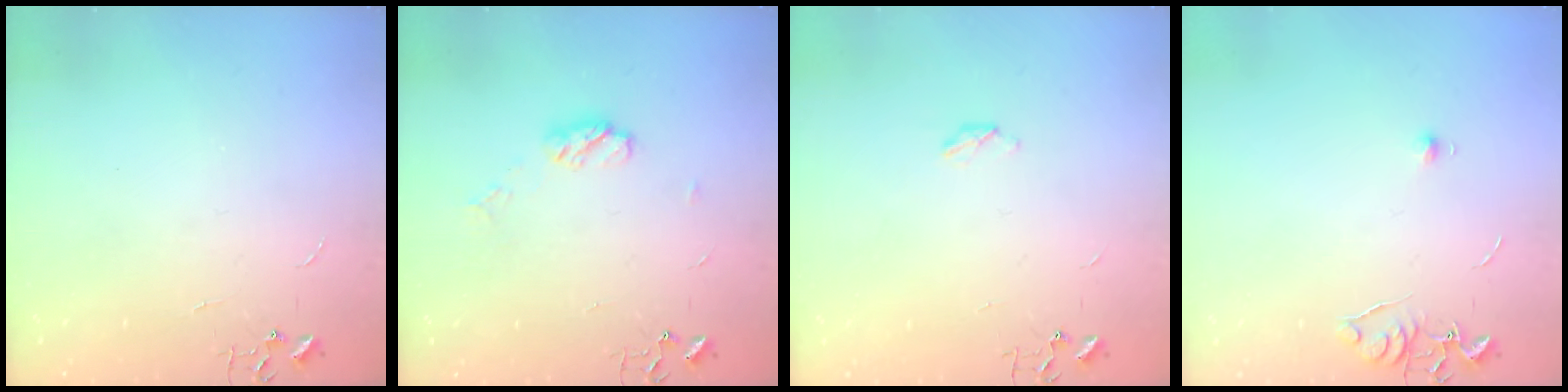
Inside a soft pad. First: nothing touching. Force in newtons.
{"total": 6.7, "press": 6.7, "slide": 0.4}
{"total": 2.9, "press": 2.9, "slide": 0.5}
{"total": 6.0, "press": 5.9, "slide": 0.7}